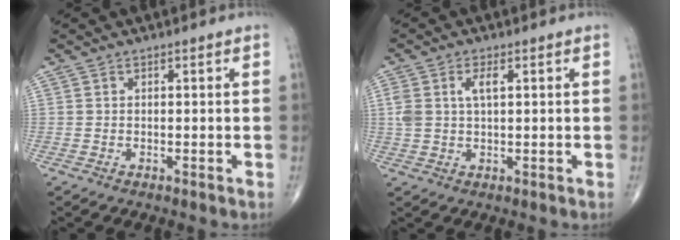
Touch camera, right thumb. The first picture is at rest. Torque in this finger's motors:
{"motor_torque": [0.10, 0.07, 0.77, 0.44, 0.05]}